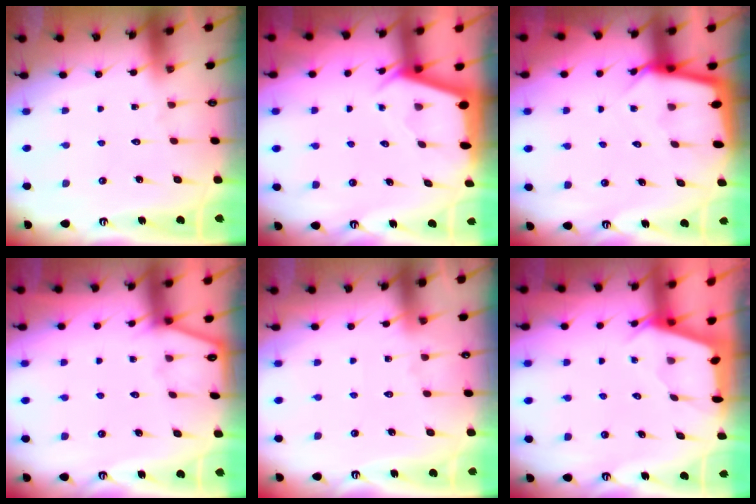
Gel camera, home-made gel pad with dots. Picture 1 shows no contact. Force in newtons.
{"total": 2.2, "press": 2.2, "slide": 0.3}
{"total": 3.7, "press": 3.7, "slide": 0.3}
{"total": 1.5, "press": 1.5, "slide": 0.2}
{"total": 3.2, "press": 3.2, "slide": 0.5}
{"total": 2.4, "press": 2.4, "slide": 0.3}